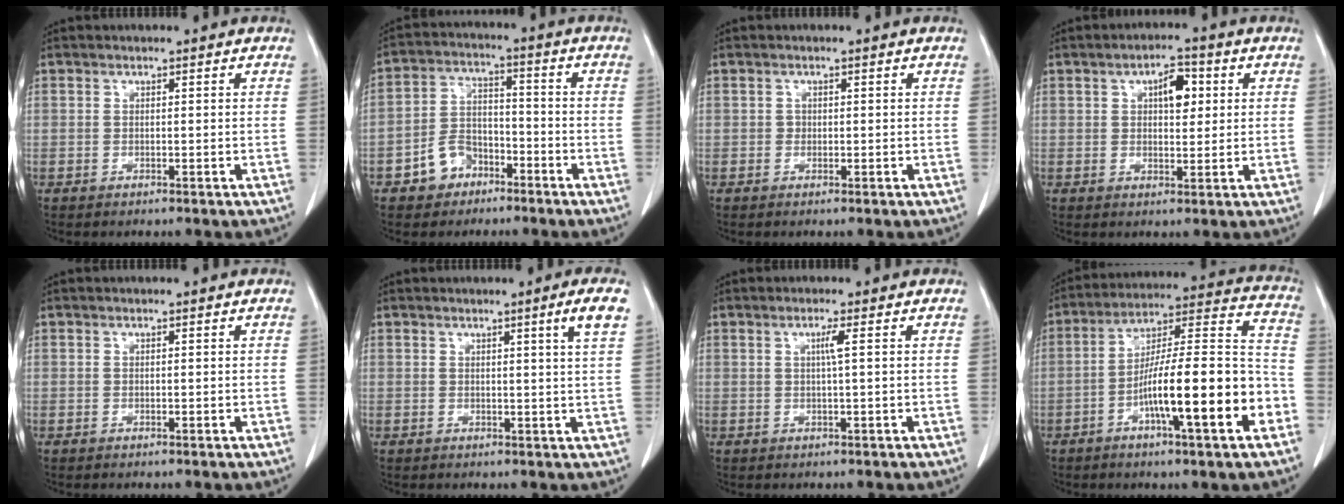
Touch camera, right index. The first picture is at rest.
{"total": 6.8, "force": [-3.9, 5.0, 2.4], "torque": [-0.053, 0.020, -0.062]}
{"total": 0.6, "force": [-0.1, 0.5, 0.1], "torque": [0.002, 0.003, -0.001]}
{"total": 5.0, "force": [1.5, 2.2, 4.2], "torque": [-0.065, 0.010, 0.023]}
{"total": 0.0}
{"total": 3.4, "force": [1.6, -1.1, 2.8], "torque": [-0.041, -0.013, 0.025]}
{"total": 1.6, "force": [0.4, -0.5, 1.5], "torque": [-0.030, 0.000, 0.007]}
{"total": 18.4, "force": [-6.6, 1.8, 17.1], "torque": [-0.259, 0.014, -0.103]}